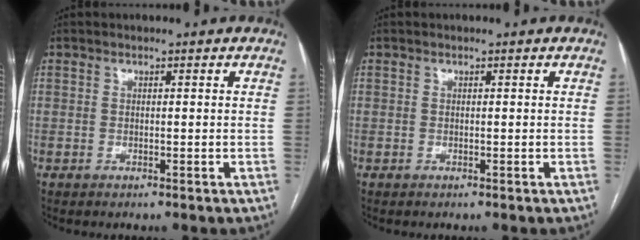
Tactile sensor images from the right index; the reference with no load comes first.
{"total": 0.0}